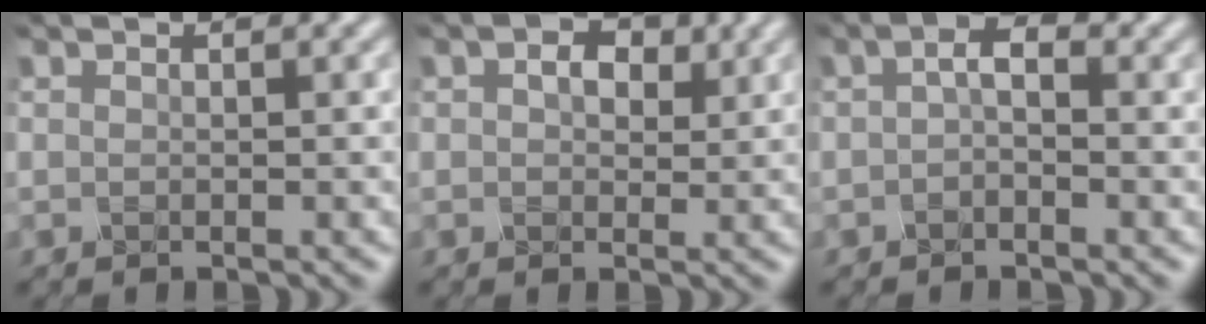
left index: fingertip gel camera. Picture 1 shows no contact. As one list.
[{"total": 2.9, "force": [0.8, 2.1, 1.8], "torque": [-0.037, 0.004, 0.004]}, {"total": 2.0, "force": [-0.3, 1.1, 1.6], "torque": [-0.026, 0.010, -0.014]}]